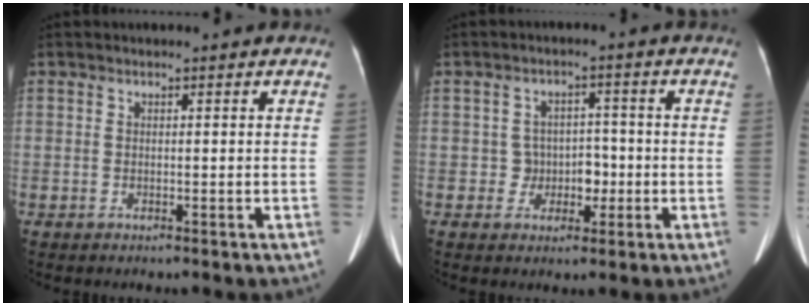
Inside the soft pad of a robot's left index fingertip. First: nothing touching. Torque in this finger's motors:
{"motor_torque": [0.11, 0.04, -0.04, 0.00]}